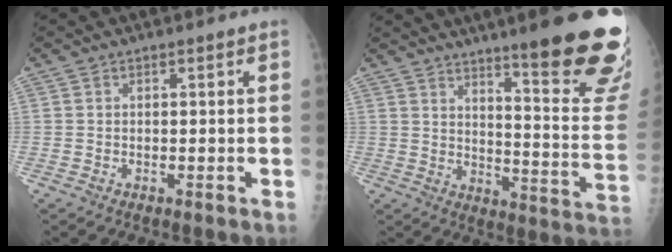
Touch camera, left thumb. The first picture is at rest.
{"total": 23.3, "force": [15.7, 2.8, 17.0], "torque": [-0.199, -0.106, 0.211]}